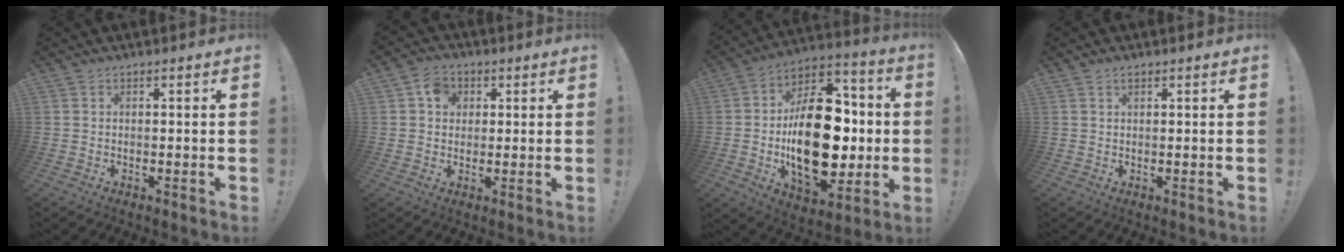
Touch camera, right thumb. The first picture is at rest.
{"total": 6.5, "force": [1.9, 5.6, 2.7], "torque": [-0.040, 0.007, 0.036]}
{"total": 27.4, "force": [-2.4, 16.3, 21.9], "torque": [-0.368, 0.012, -0.024]}
{"total": 1.1, "force": [0.7, 0.6, 0.5], "torque": [-0.011, 0.002, 0.013]}